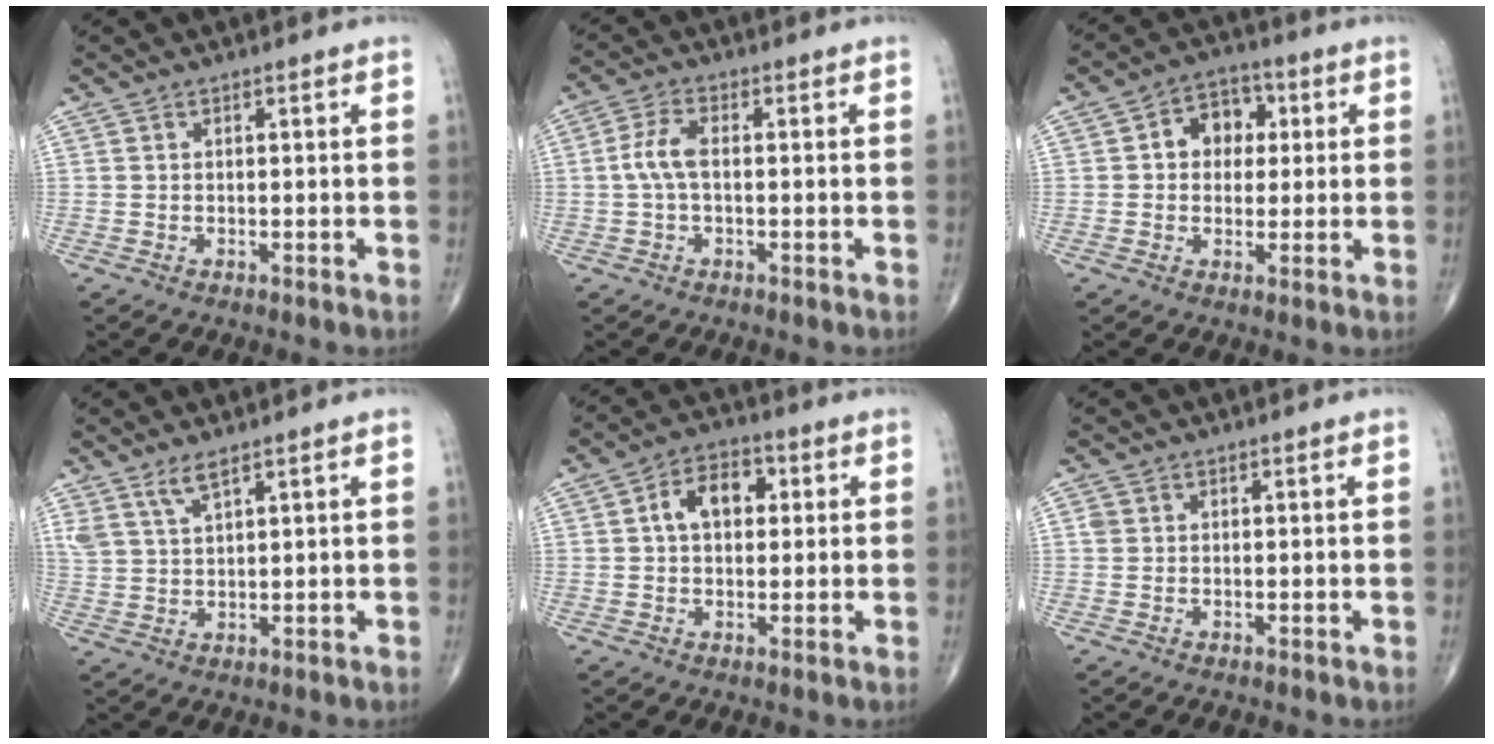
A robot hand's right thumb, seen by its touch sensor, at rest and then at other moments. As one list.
[{"total": 4.7, "force": [-0.2, 2.1, 4.2], "torque": [-0.100, 0.012, -0.007]}, {"total": 7.9, "force": [1.5, 6.2, 4.8], "torque": [-0.032, 0.013, 0.016]}, {"total": 3.9, "force": [3.0, 0.9, 2.4], "torque": [-0.053, -0.014, 0.065]}, {"total": 8.0, "force": [1.5, 5.3, 5.7], "torque": [-0.077, 0.017, 0.018]}, {"total": 1.1, "force": [0.2, 1.0, 0.4], "torque": [-0.002, 0.002, 0.003]}]